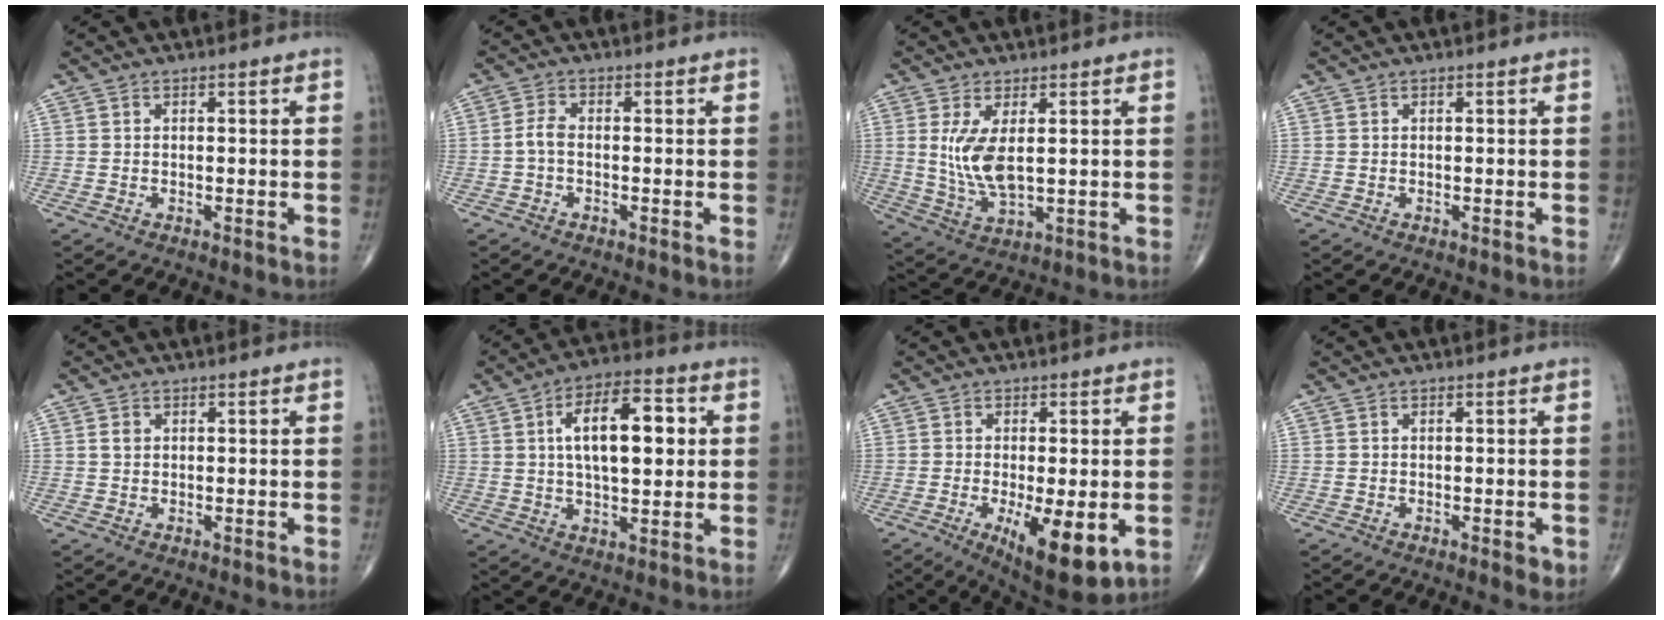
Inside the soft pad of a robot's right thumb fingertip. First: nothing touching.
{"total": 2.5, "force": [-0.6, 1.3, 2.0], "torque": [-0.043, 0.005, -0.018]}
{"total": 8.0, "force": [1.4, 3.2, 7.2], "torque": [-0.149, -0.020, 0.040]}
{"total": 0.0}
{"total": 1.3, "force": [0.4, 1.1, 0.8], "torque": [-0.012, 0.001, 0.007]}
{"total": 14.5, "force": [2.7, 6.8, 12.6], "torque": [-0.183, 0.010, 0.042]}
{"total": 12.3, "force": [-3.6, 4.0, 11.1], "torque": [-0.170, -0.022, -0.045]}
{"total": 2.1, "force": [-0.7, 0.8, 1.8], "torque": [-0.017, -0.002, -0.008]}